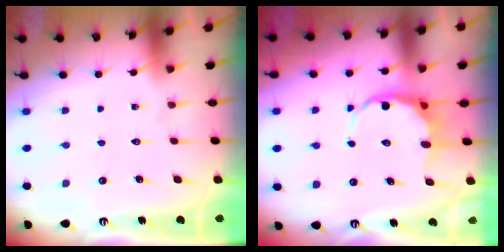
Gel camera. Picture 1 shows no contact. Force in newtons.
{"total": 9.1, "press": 8.8, "slide": 2.3}